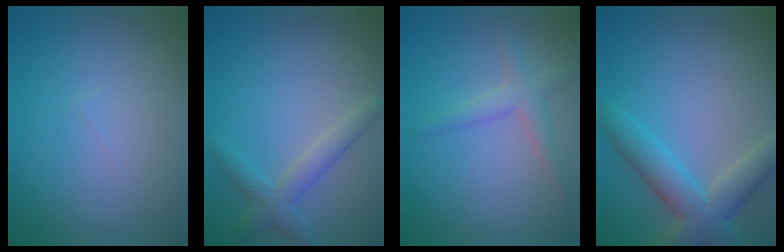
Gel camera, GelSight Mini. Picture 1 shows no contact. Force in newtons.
{"total": 2.7, "press": 2.7, "slide": 0.1}
{"total": 2.2, "press": 2.2, "slide": 0.1}
{"total": 5.5, "press": 5.4, "slide": 0.4}